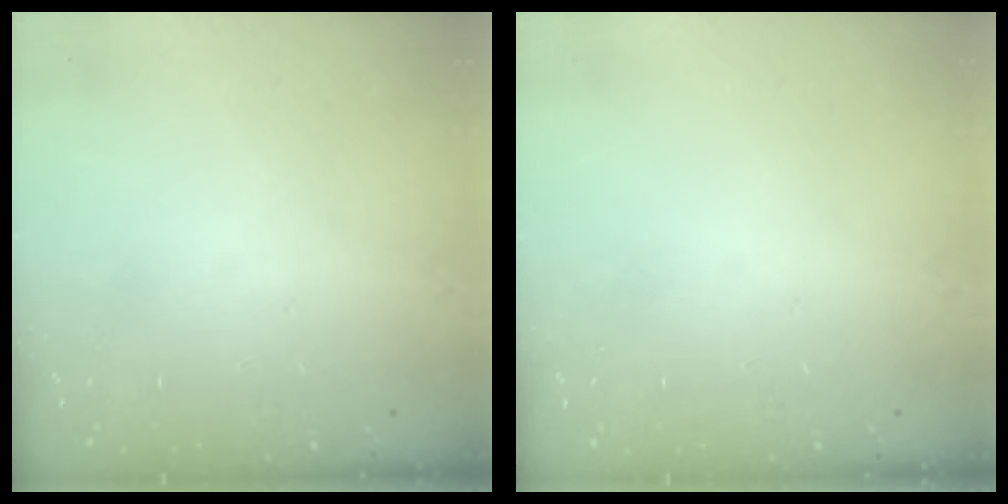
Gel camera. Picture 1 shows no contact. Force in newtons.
{"total": 0.5, "press": 0.5, "slide": 0.1}